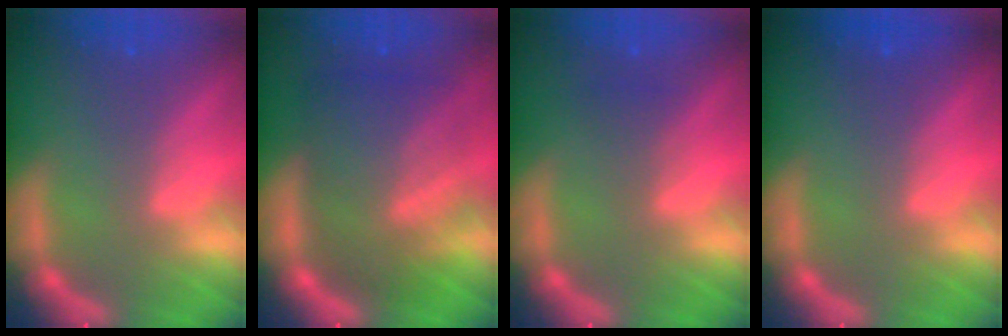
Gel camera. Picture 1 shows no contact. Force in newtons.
{"total": 10.0}
{"total": 1.5}
{"total": 0.0}